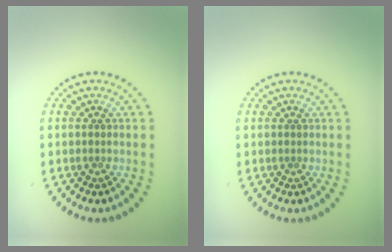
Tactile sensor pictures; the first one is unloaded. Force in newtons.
{"total": 0.0}